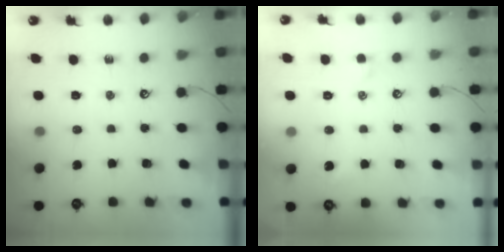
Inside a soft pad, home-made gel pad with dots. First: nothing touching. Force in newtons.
{"total": 1.6, "press": 1.5, "slide": 0.5}